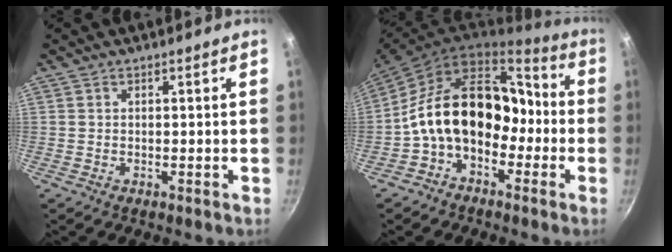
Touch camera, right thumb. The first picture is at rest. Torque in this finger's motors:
{"motor_torque": [1.34, 2.89, 1.36, -1.41, 0.46]}